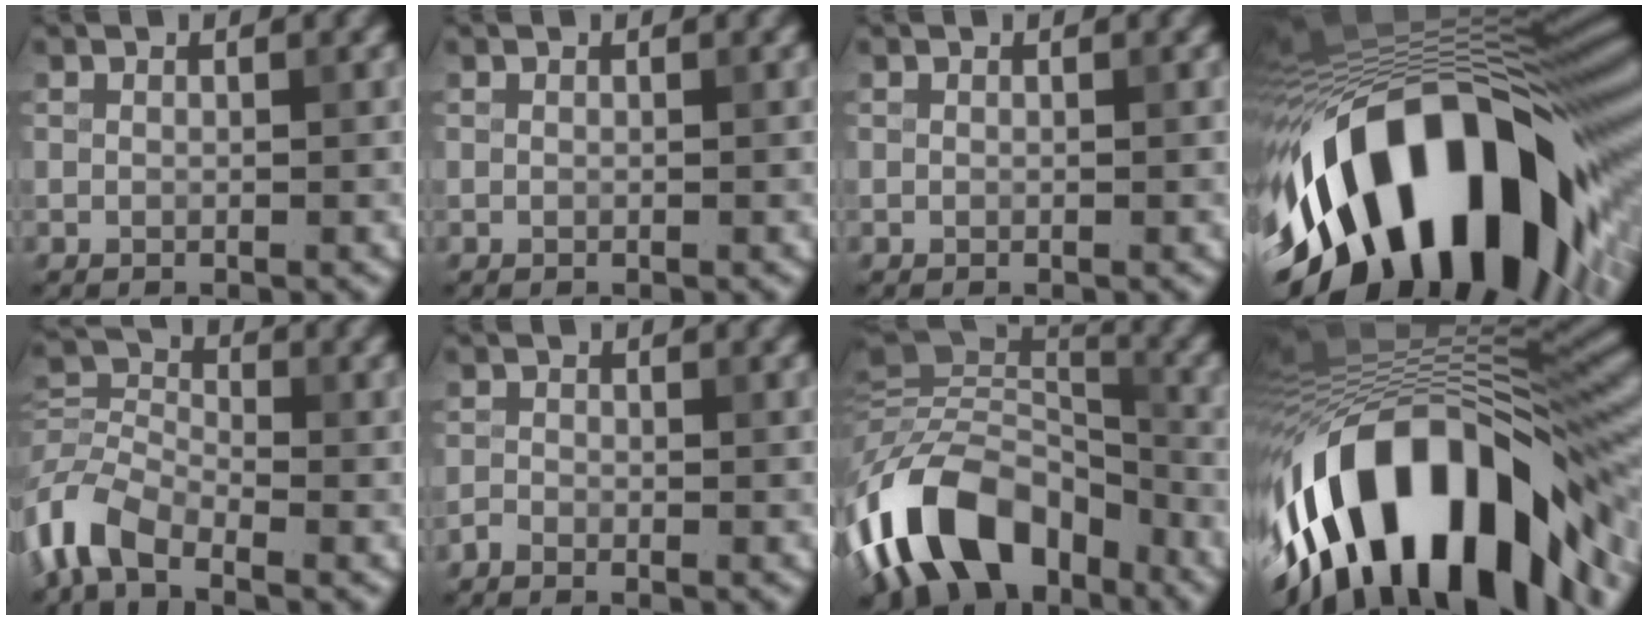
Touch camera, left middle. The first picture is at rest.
{"total": 0.0}
{"total": 0.0}
{"total": 18.7, "force": [-7.8, 9.0, 14.3], "torque": [-0.231, 0.012, -0.119]}
{"total": 5.4, "force": [-4.1, 2.3, 2.7], "torque": [-0.073, 0.003, -0.089]}
{"total": 1.3, "force": [-1.3, -0.2, -0.1], "torque": [-0.009, 0.001, -0.014]}
{"total": 14.2, "force": [-8.2, 8.2, 8.2], "torque": [-0.173, 0.018, -0.150]}
{"total": 16.6, "force": [-7.2, 7.2, 13.2], "torque": [-0.223, 0.028, -0.111]}